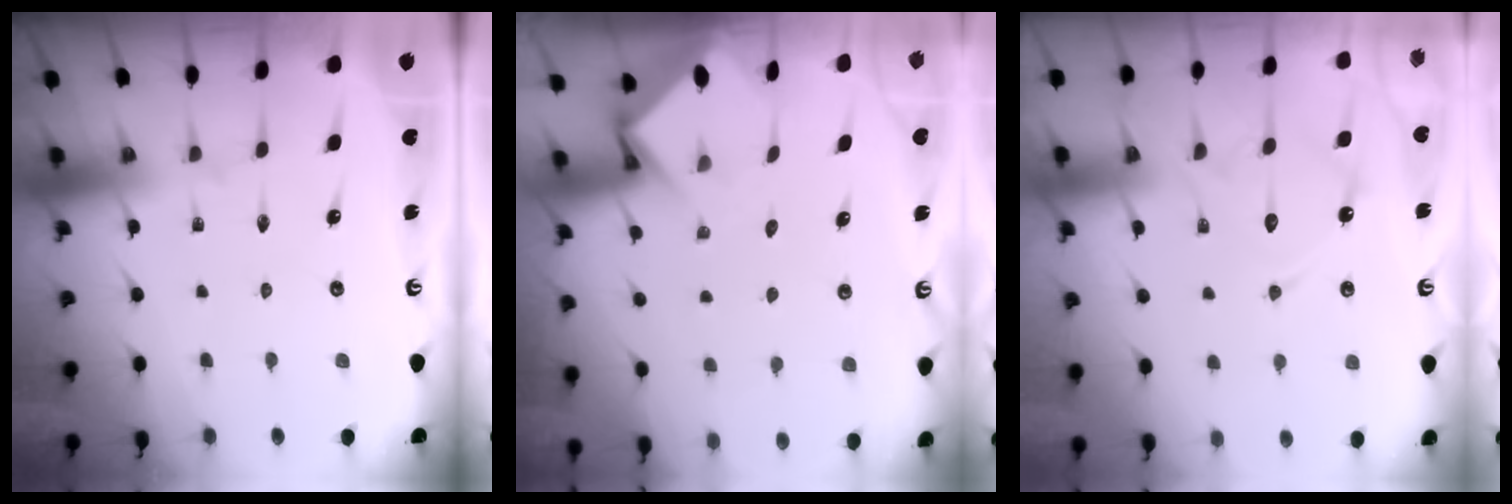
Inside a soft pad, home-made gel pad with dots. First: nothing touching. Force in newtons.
{"total": 3.8, "press": 3.8, "slide": 0.3}
{"total": 13.0, "press": 13.0, "slide": 1.2}